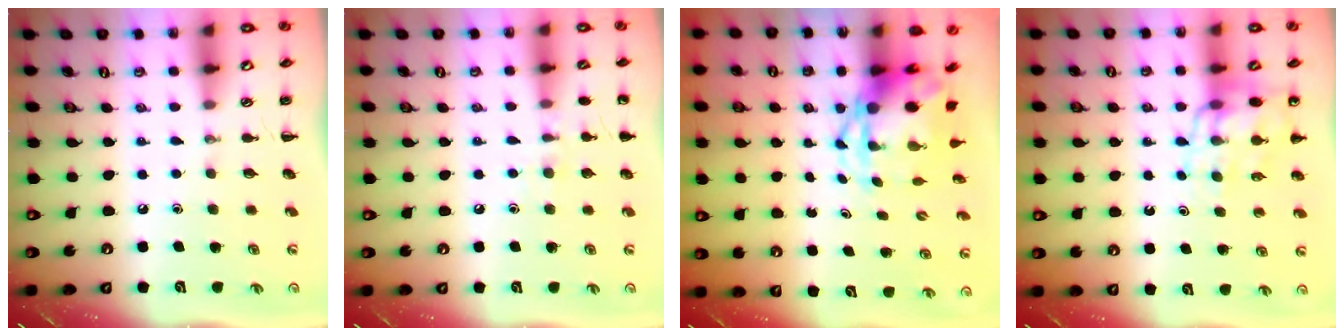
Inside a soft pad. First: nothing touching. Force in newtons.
{"total": 6.7, "press": 6.5, "slide": 1.7}
{"total": 5.2, "press": 5.0, "slide": 1.4}
{"total": 14.3, "press": 13.7, "slide": 3.9}